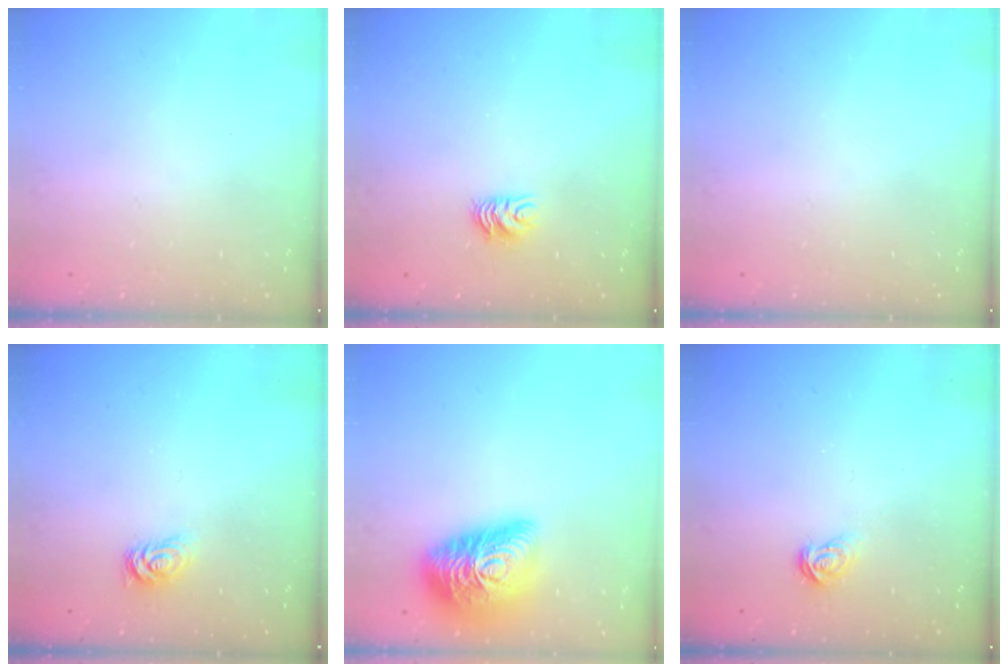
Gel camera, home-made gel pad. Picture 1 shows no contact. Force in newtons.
{"total": 6.2, "press": 6.2, "slide": 0.4}
{"total": 0.0}
{"total": 2.8, "press": 2.8, "slide": 0.4}
{"total": 21.3, "press": 21.2, "slide": 1.0}
{"total": 3.3, "press": 3.3, "slide": 0.1}